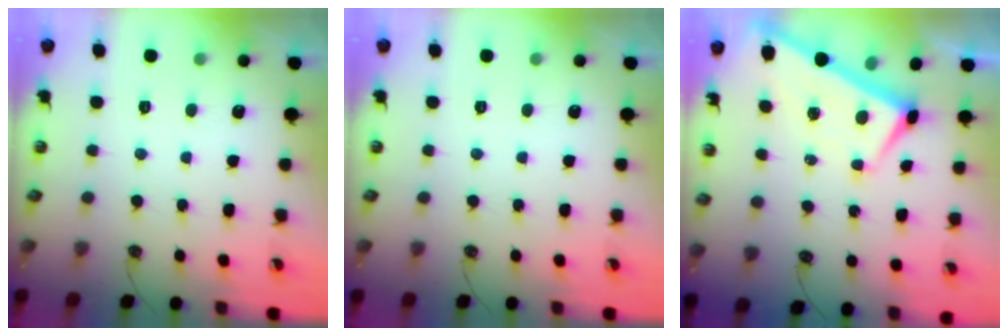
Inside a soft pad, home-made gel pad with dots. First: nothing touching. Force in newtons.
{"total": 0.0}
{"total": 1.9, "press": 1.9, "slide": 0.2}